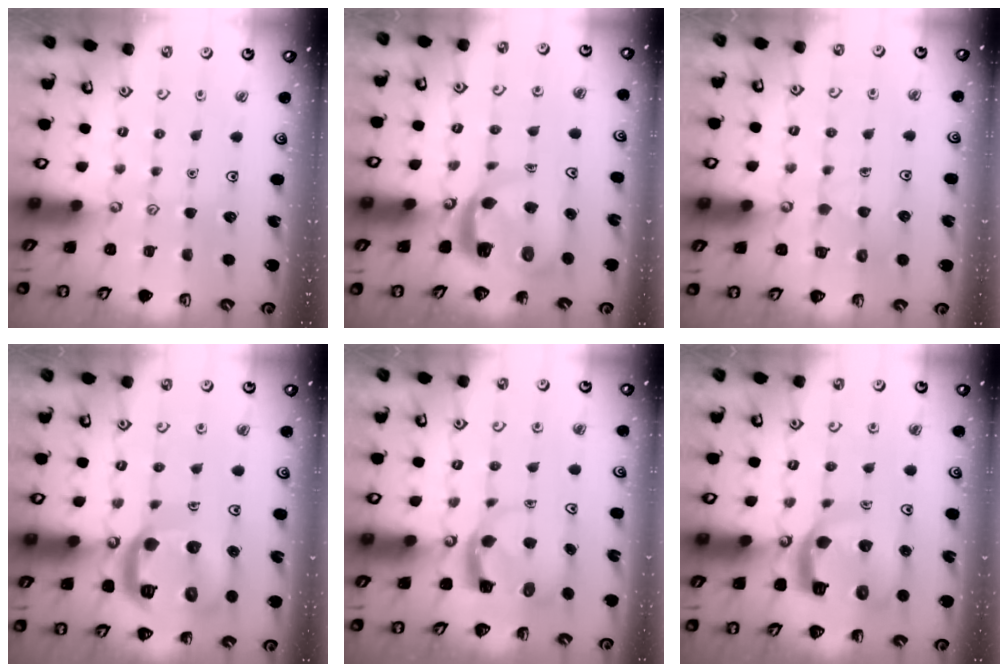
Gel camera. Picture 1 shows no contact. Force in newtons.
{"total": 7.1, "press": 7.0, "slide": 0.7}
{"total": 5.8, "press": 5.7, "slide": 0.5}
{"total": 19.8, "press": 19.7, "slide": 2.1}
{"total": 3.9, "press": 3.9, "slide": 0.3}
{"total": 10.6, "press": 10.5, "slide": 1.3}